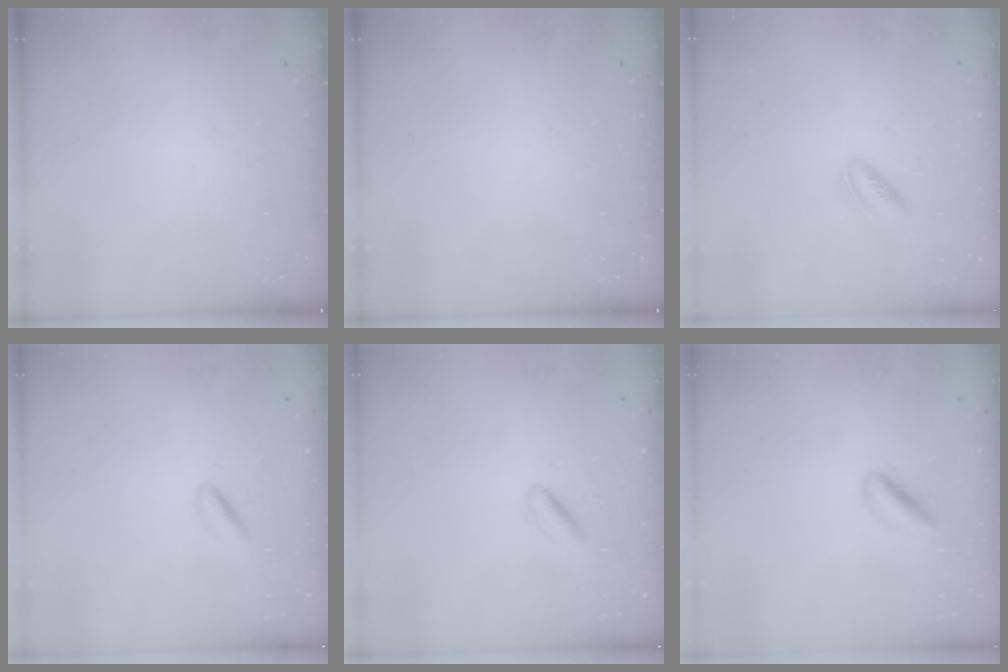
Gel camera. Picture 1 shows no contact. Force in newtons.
{"total": 0.0}
{"total": 4.0, "press": 3.8, "slide": 1.0}
{"total": 2.7, "press": 2.6, "slide": 0.7}
{"total": 2.9, "press": 2.7, "slide": 1.1}
{"total": 2.9, "press": 2.9, "slide": 0.5}